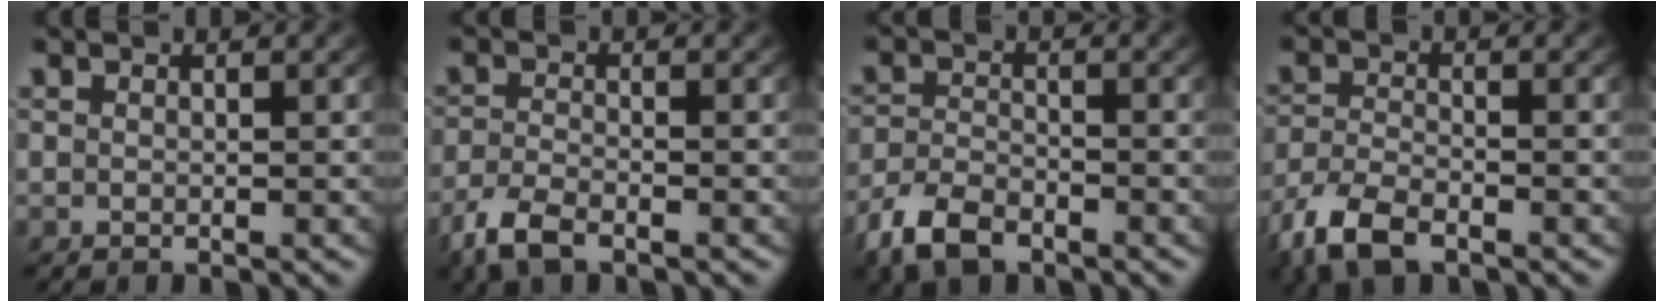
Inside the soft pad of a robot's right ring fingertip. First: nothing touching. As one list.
[{"total": 3.1, "force": [-2.3, 1.1, 1.7], "torque": [-0.040, -0.010, -0.040]}, {"total": 4.7, "force": [-3.4, 2.4, 2.1], "torque": [-0.045, -0.013, -0.055]}, {"total": 4.8, "force": [-3.3, 2.4, 2.6], "torque": [-0.066, -0.017, -0.050]}]